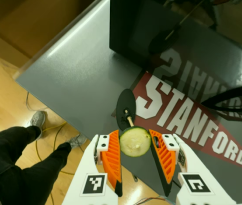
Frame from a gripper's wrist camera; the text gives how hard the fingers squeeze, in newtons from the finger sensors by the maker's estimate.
{"total": 7.8, "left": 7.6, "right": 8.0}